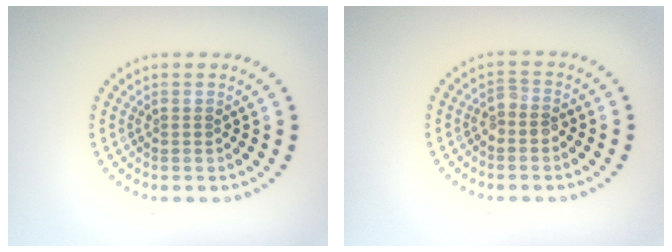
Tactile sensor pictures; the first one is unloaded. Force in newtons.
{"total": 1.5, "press": 1.2, "slide": 0.8}